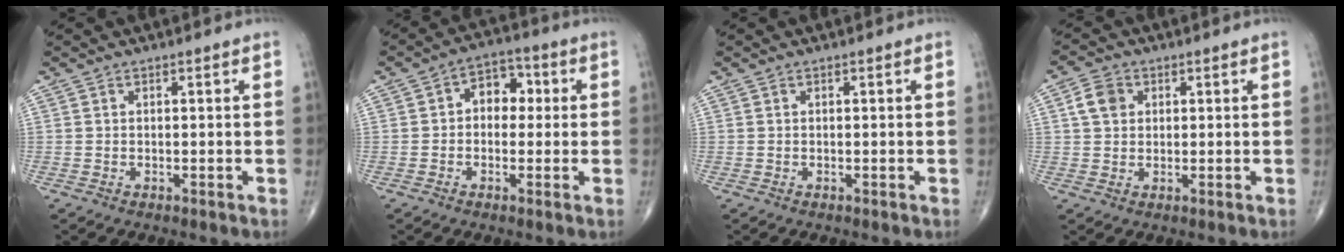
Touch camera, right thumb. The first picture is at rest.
{"total": 7.0, "force": [0.7, 5.0, 4.8], "torque": [-0.038, 0.023, 0.000]}
{"total": 0.0}
{"total": 4.6, "force": [1.3, 3.6, 2.5], "torque": [-0.040, 0.005, 0.021]}